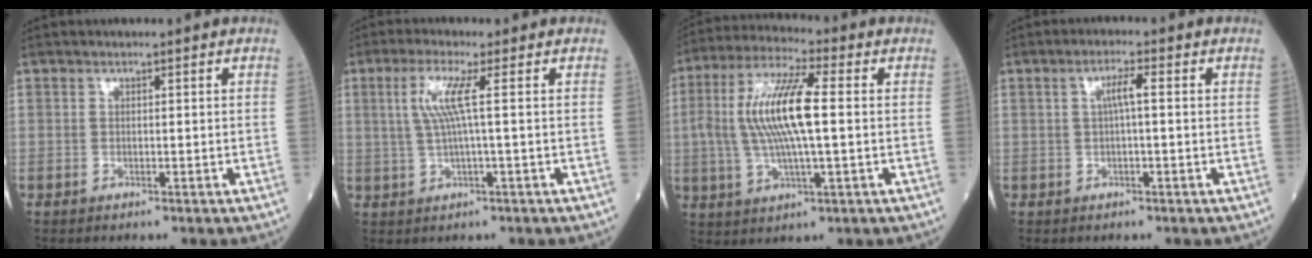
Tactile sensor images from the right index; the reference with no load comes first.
{"total": 5.0, "force": [1.0, -0.5, 4.9], "torque": [-0.108, 0.008, 0.024]}
{"total": 12.9, "force": [0.6, 2.3, 12.6], "torque": [-0.262, 0.013, 0.008]}
{"total": 2.7, "force": [0.3, 0.1, 2.7], "torque": [-0.050, 0.005, 0.005]}